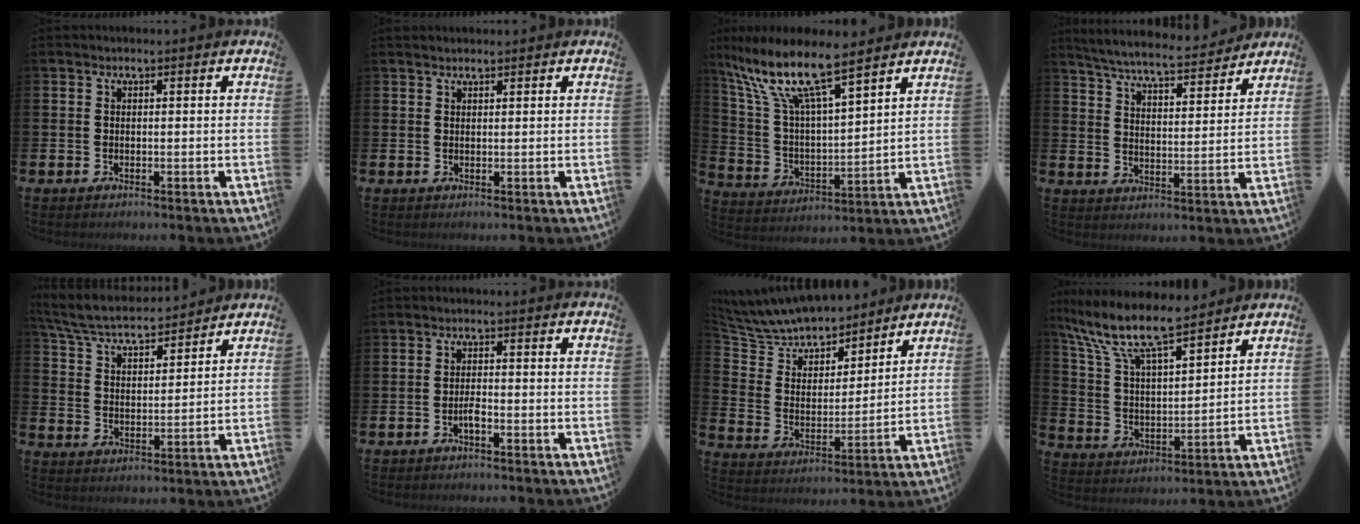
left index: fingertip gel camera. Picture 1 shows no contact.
{"total": 1.2, "force": [1.1, 0.3, 0.3], "torque": [-0.003, 0.001, 0.020]}
{"total": 10.4, "force": [8.6, 1.8, 5.6], "torque": [-0.147, -0.045, 0.144]}
{"total": 6.5, "force": [6.2, 0.5, 1.9], "torque": [-0.063, -0.042, 0.107]}
{"total": 6.0, "force": [5.7, 1.1, 1.6], "torque": [-0.059, -0.036, 0.098]}
{"total": 1.4, "force": [-0.8, 0.3, 1.1], "torque": [-0.021, -0.001, -0.016]}
{"total": 8.5, "force": [8.2, 2.2, 1.0], "torque": [-0.071, -0.064, 0.147]}
{"total": 10.6, "force": [9.2, 2.1, 4.7], "torque": [-0.133, -0.050, 0.163]}